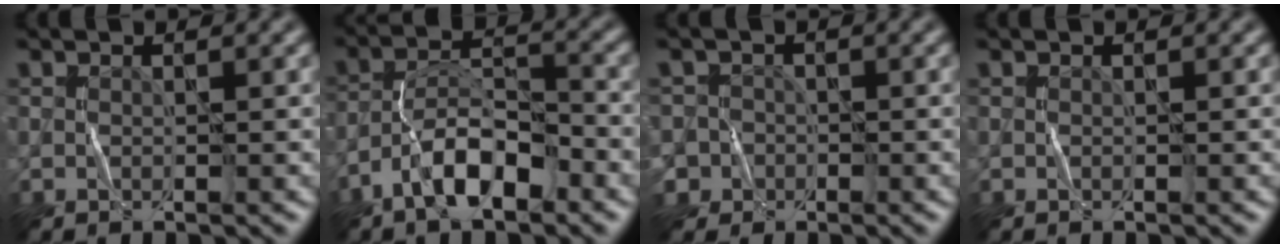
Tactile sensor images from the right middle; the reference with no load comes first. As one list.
[{"total": 5.8, "force": [-3.6, 2.1, 4.0], "torque": [-0.068, 0.010, -0.069]}, {"total": 3.7, "force": [-1.7, 3.3, 0.1], "torque": [0.020, -0.001, -0.044]}, {"total": 0.0}]